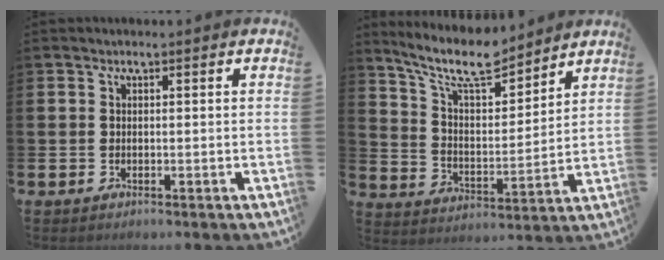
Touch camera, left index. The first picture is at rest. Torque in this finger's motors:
{"motor_torque": [0.96, -1.18, 0.61, 0.16]}